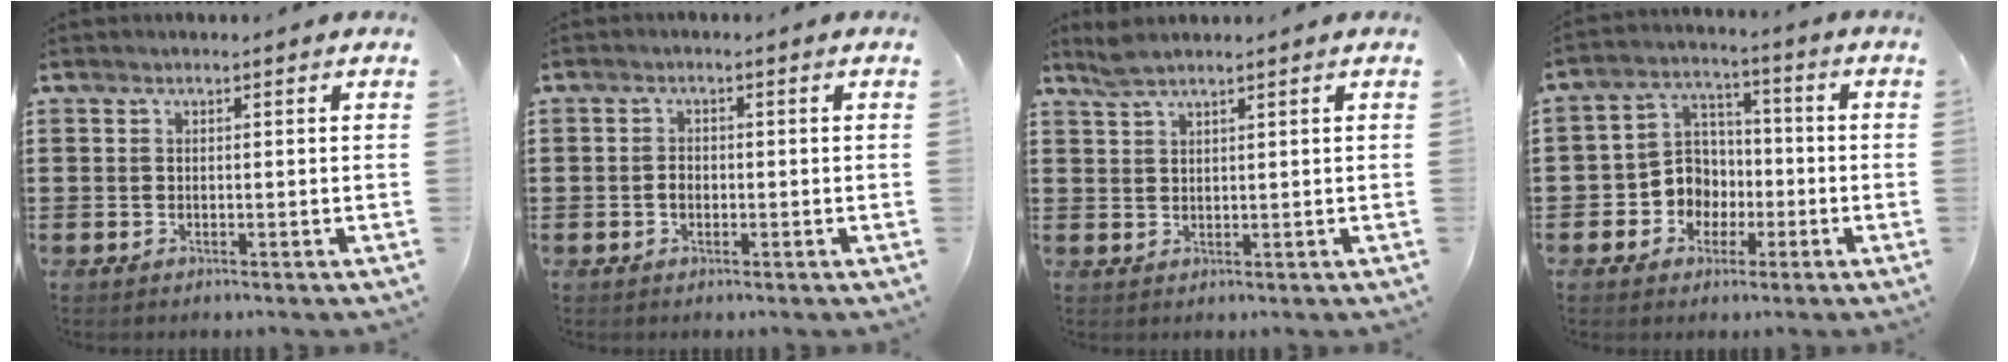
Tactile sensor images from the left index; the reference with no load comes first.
{"total": 1.5, "force": [-0.4, 1.1, 1.0], "torque": [-0.023, 0.005, -0.008]}
{"total": 2.4, "force": [2.0, 0.3, 1.3], "torque": [-0.031, 0.002, 0.037]}
{"total": 6.7, "force": [-1.7, 6.3, 1.7], "torque": [-0.066, 0.010, -0.035]}